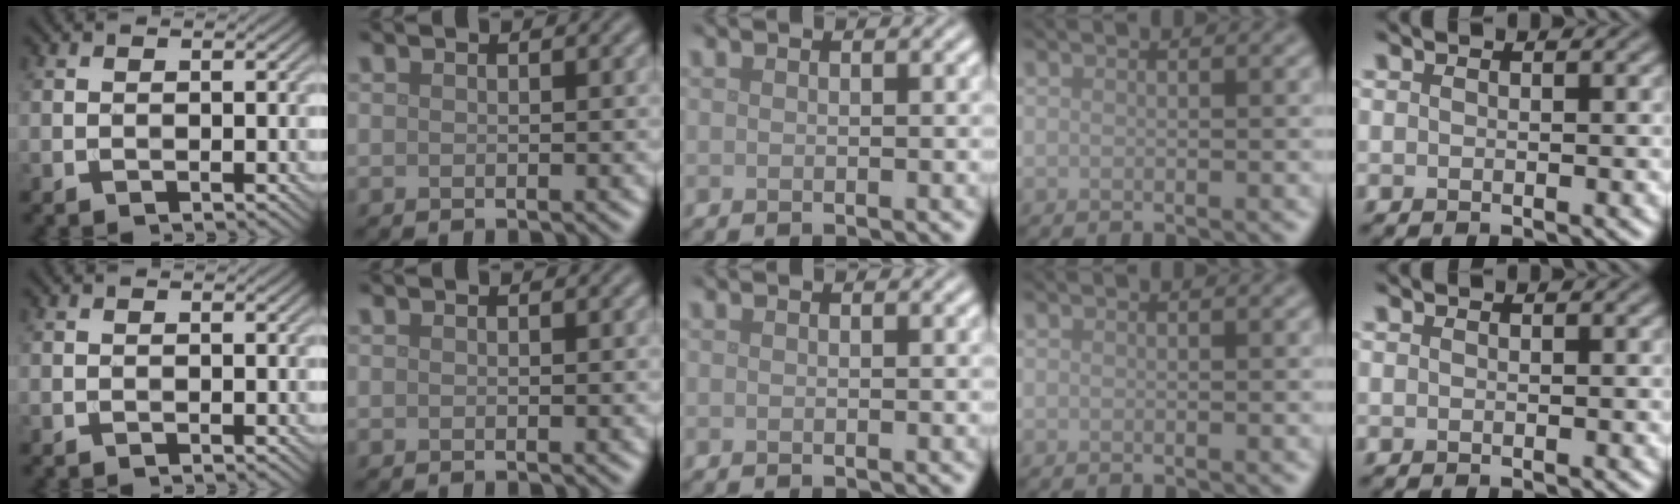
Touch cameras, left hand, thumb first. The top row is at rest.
{}